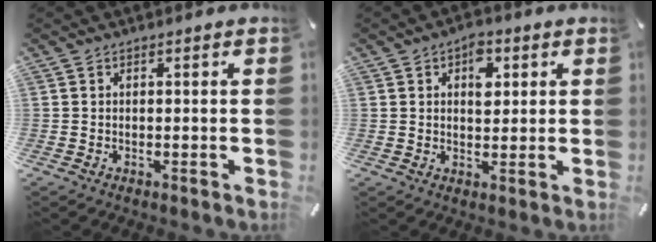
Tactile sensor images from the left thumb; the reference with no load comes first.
{"total": 5.8, "force": [2.0, 3.7, 3.9], "torque": [-0.042, -0.006, 0.027]}